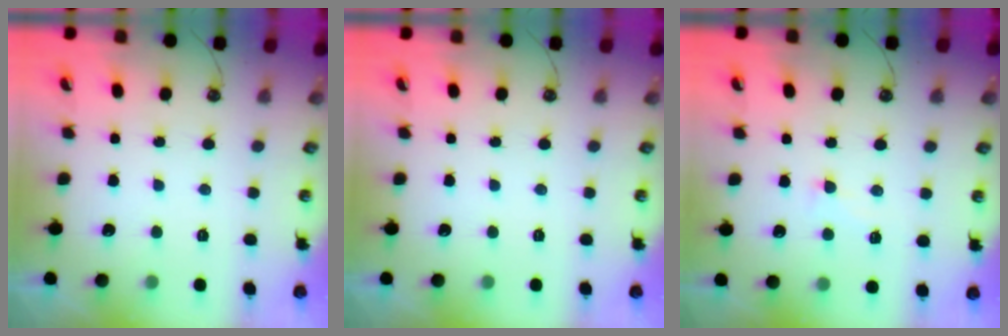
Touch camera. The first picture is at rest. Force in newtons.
{"total": 0.0}
{"total": 0.7, "press": 0.6, "slide": 0.4}